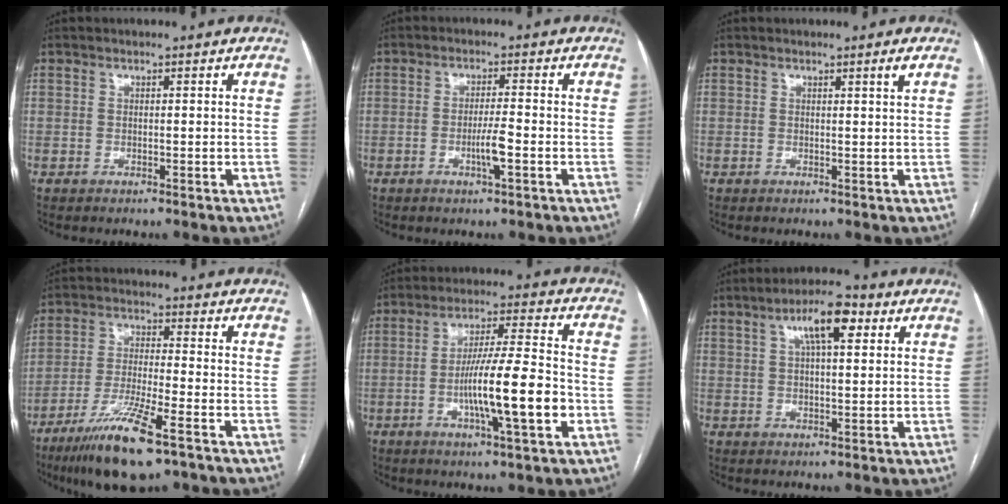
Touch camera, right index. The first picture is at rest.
{"total": 3.7, "force": [-1.3, 0.1, 3.4], "torque": [-0.065, -0.004, -0.024]}
{"total": 1.2, "force": [0.7, -0.4, 0.9], "torque": [-0.018, -0.009, 0.013]}
{"total": 12.0, "force": [-7.4, 1.1, 9.3], "torque": [-0.181, -0.030, -0.130]}
{"total": 12.9, "force": [-3.3, 0.7, 12.5], "torque": [-0.216, -0.001, -0.059]}
{"total": 7.8, "force": [3.5, 2.0, 6.7], "torque": [-0.118, 0.015, 0.056]}